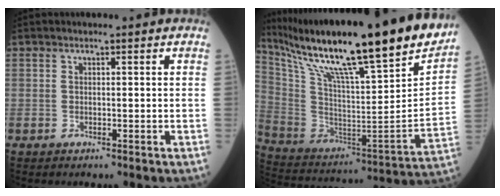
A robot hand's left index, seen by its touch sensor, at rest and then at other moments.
{"total": 32.3, "force": [25.4, 1.5, 19.9], "torque": [-0.357, -0.062, 0.388]}